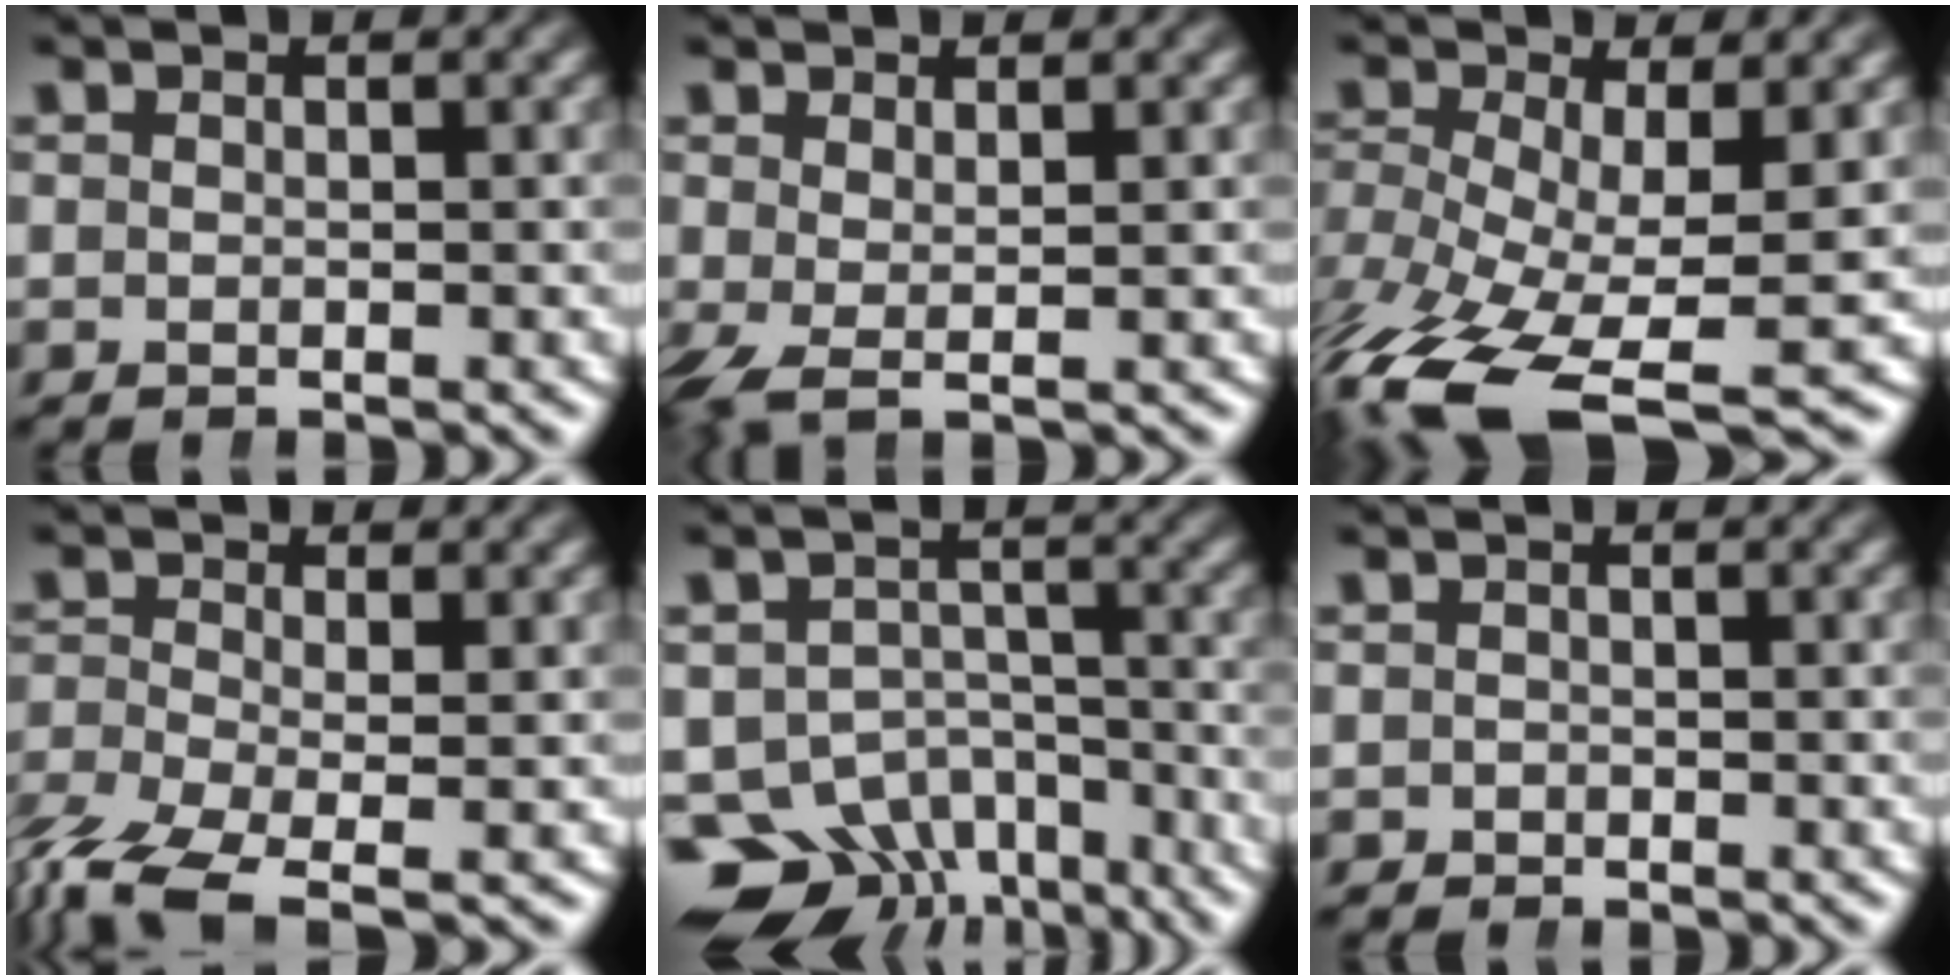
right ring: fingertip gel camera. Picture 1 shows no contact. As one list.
[{"total": 1.4, "force": [-0.2, 0.2, 1.4], "torque": [-0.039, -0.022, 0.012]}, {"total": 9.7, "force": [-5.8, 4.4, 6.4], "torque": [-0.150, -0.072, -0.058]}, {"total": 5.1, "force": [-3.5, 1.9, 3.2], "torque": [-0.078, -0.038, -0.040]}, {"total": 13.2, "force": [-7.0, 10.1, 4.9], "torque": [-0.090, -0.058, -0.107]}, {"total": 0.6, "force": [-0.4, 0.2, -0.4], "torque": [0.008, -0.011, -0.004]}]